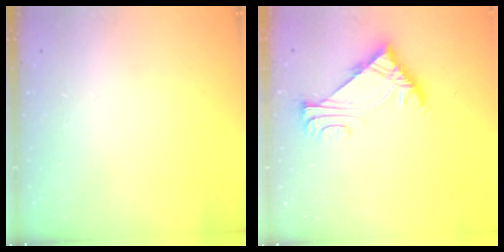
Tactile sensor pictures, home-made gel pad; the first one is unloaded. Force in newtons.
{"total": 6.4, "press": 6.4, "slide": 0.8}